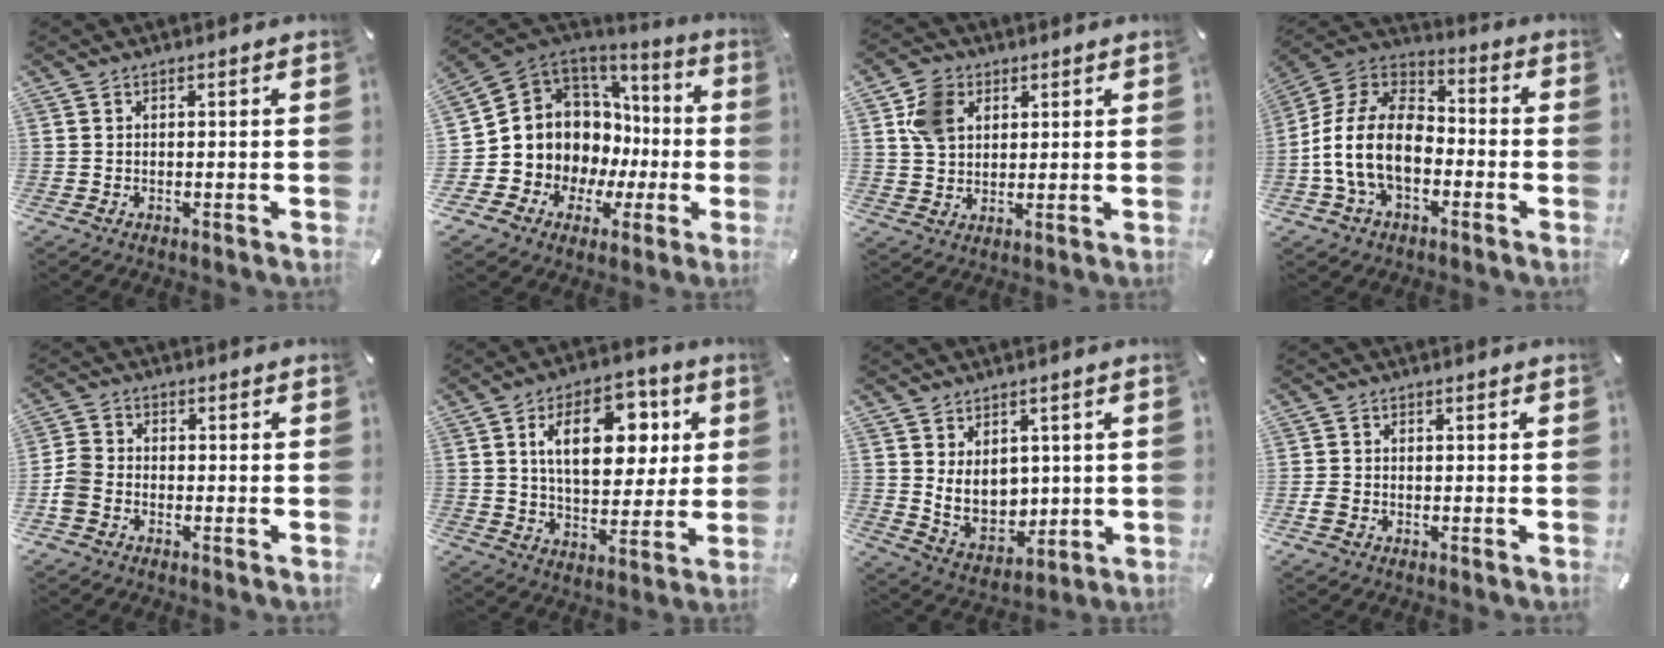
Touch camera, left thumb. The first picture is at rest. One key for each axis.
{"total": 10.9, "fx": 2.2, "fy": 10.2, "fz": 3.0, "tx": -0.064, "ty": -0.067, "tz": 0.061}
{"total": 8.1, "fx": 3.1, "fy": 6.5, "fz": 3.7, "tx": -0.087, "ty": 0.012, "tz": 0.061}
{"total": 15.7, "fx": -4.9, "fy": 10.4, "fz": 10.7, "tx": -0.229, "ty": 0.031, "tz": -0.091}
{"total": 4.9, "fx": -2.2, "fy": 3.7, "fz": 2.3, "tx": -0.048, "ty": 0.013, "tz": -0.039}
{"total": 16.6, "fx": 5.1, "fy": 10.0, "fz": 12.2, "tx": -0.184, "ty": 0.006, "tz": 0.087}
{"total": 8.9, "fx": 2.5, "fy": 7.2, "fz": 4.7, "tx": -0.083, "ty": -0.022, "tz": 0.050}
{"total": 2.3, "fx": -0.9, "fy": 1.8, "fz": 1.0, "tx": -0.024, "ty": 0.002, "tz": -0.019}